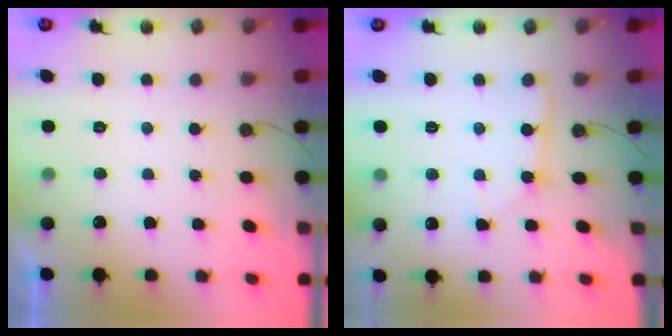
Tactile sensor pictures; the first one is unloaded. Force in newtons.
{"total": 2.0, "press": 2.0, "slide": 0.3}